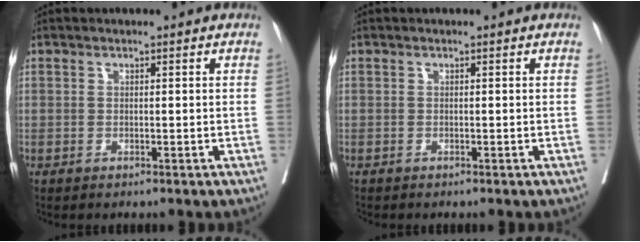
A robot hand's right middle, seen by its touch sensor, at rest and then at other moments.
{"total": 0.8, "force": [-0.8, -0.1, 0.2], "torque": [-0.006, -0.001, -0.016]}